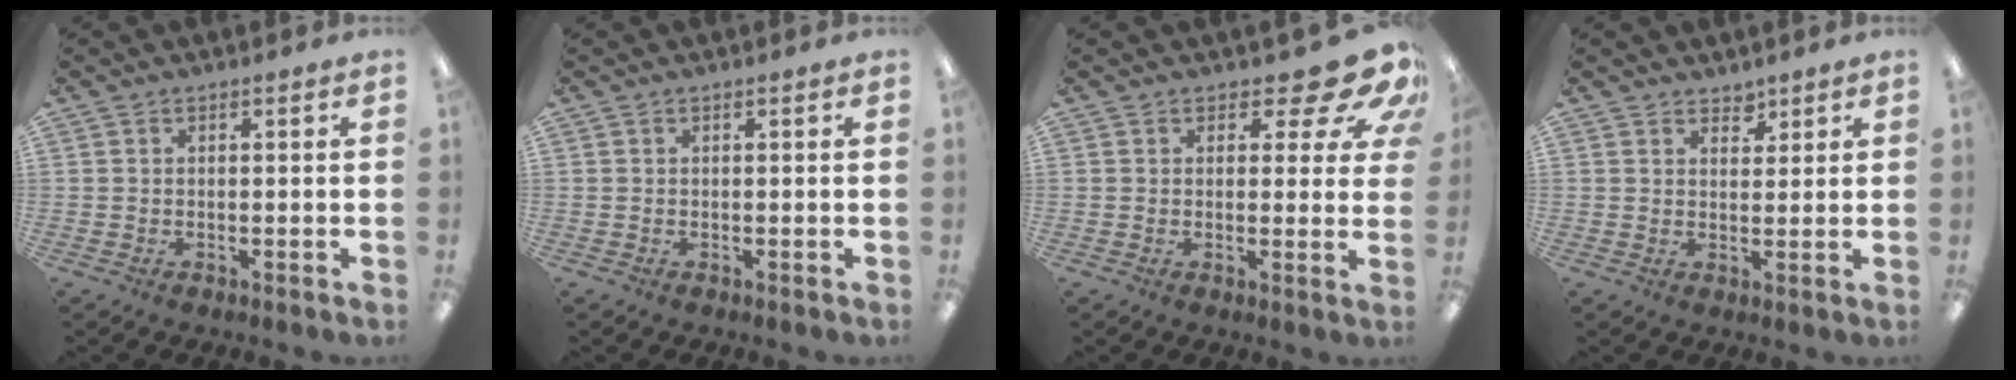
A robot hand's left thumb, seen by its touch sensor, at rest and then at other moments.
{"total": 0.0}
{"total": 10.5, "force": [6.7, 4.3, 6.9], "torque": [-0.078, -0.046, 0.117]}
{"total": 3.0, "force": [2.6, 1.6, 0.3], "torque": [0.012, -0.018, 0.044]}